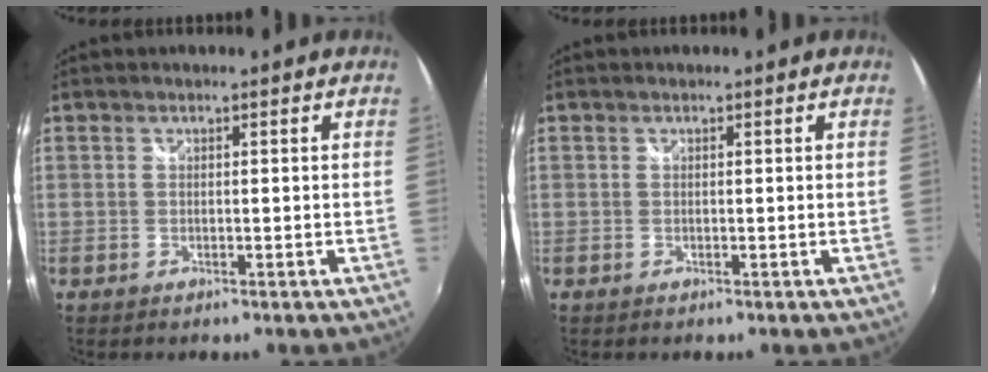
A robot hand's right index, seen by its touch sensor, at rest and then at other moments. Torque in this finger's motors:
{"motor_torque": [0.48, 0.20, 0.00, 0.01]}